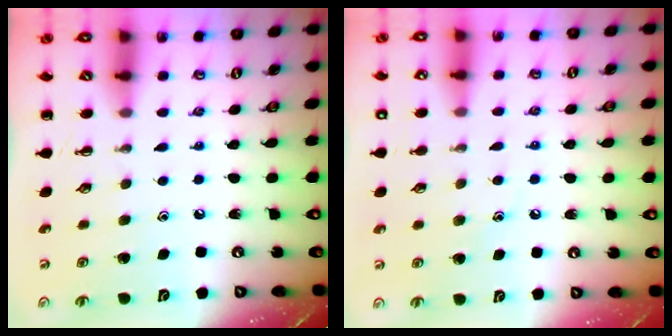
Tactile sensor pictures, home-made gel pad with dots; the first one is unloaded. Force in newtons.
{"total": 7.2, "press": 7.0, "slide": 1.7}